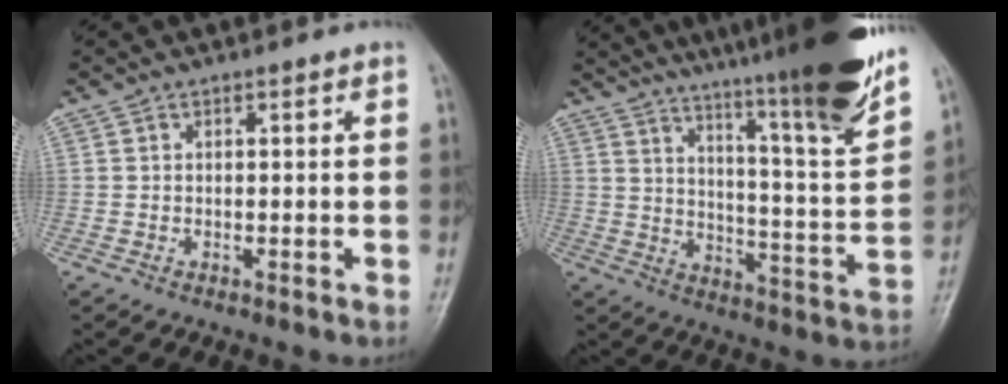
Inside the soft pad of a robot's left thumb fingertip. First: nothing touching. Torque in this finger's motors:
{"motor_torque": [1.98, 0.12, 1.49, -1.28, 0.18]}